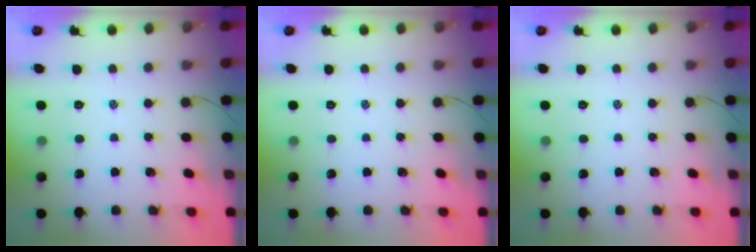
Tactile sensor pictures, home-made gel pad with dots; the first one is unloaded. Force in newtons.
{"total": 0.0}
{"total": 0.0}